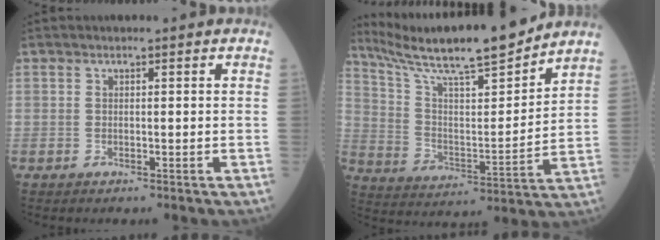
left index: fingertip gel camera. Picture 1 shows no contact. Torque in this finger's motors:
{"motor_torque": [0.09, -0.54, 0.51, 0.09]}